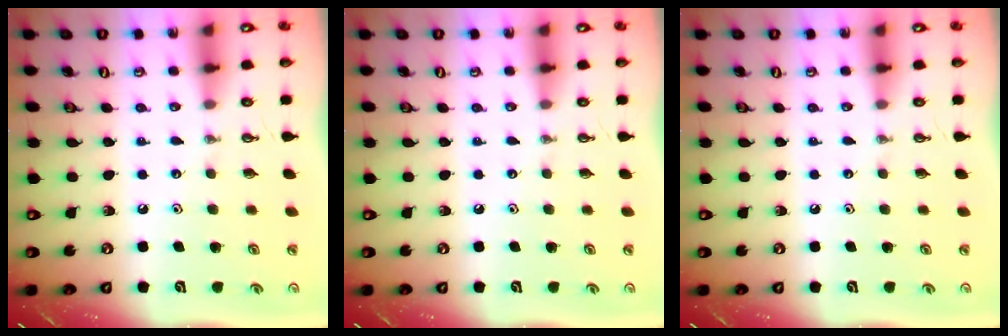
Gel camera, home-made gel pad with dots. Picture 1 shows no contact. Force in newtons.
{"total": 0.0}
{"total": 0.0}